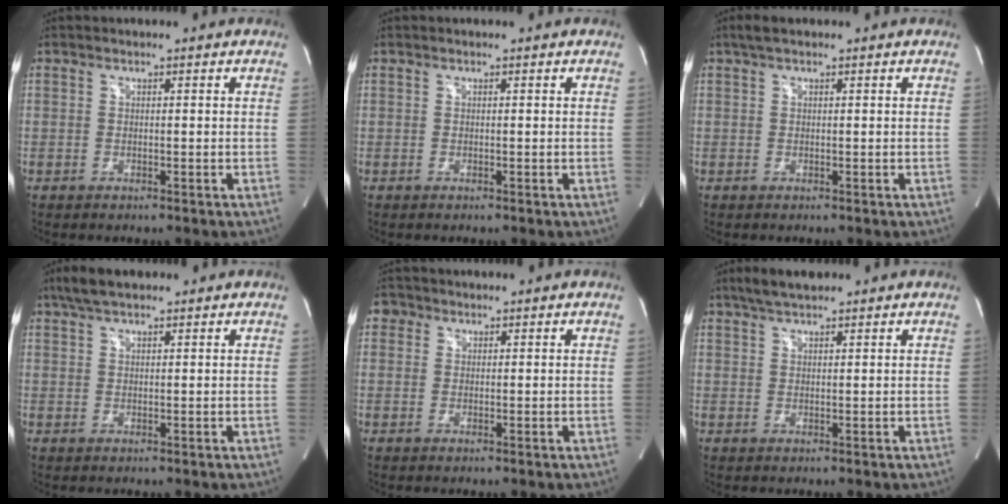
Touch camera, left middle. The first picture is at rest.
{"total": 0.0}
{"total": 2.2, "force": [1.5, 0.8, 1.4], "torque": [-0.030, 0.021, 0.029]}
{"total": 4.5, "force": [3.4, 1.4, 2.6], "torque": [-0.058, 0.020, 0.064]}
{"total": 1.9, "force": [0.8, 1.7, 0.2], "torque": [0.006, 0.007, 0.008]}
{"total": 4.3, "force": [3.4, 1.0, 2.3], "torque": [-0.052, 0.017, 0.064]}